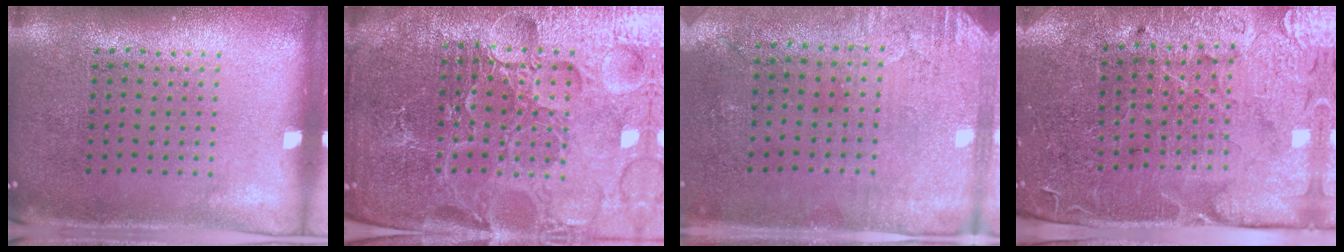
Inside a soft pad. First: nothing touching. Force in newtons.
{"total": 6.2, "press": 5.5, "slide": 2.8}
{"total": 2.9, "press": 2.4, "slide": 1.6}
{"total": 3.6, "press": 3.6, "slide": 0.6}